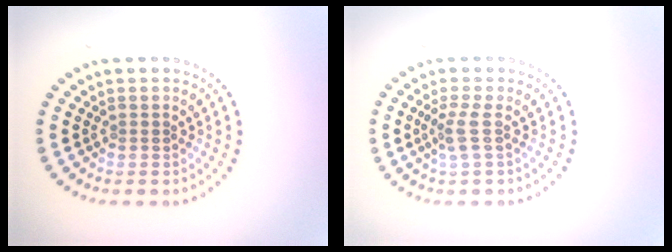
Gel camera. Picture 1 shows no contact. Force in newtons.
{"total": 1.8, "press": 1.4, "slide": 1.1}